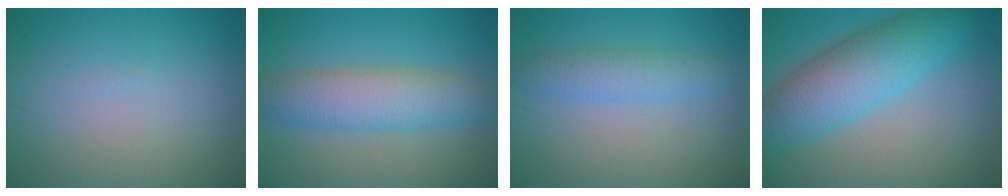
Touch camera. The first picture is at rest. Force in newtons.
{"total": 5.7, "press": 5.6, "slide": 0.3}
{"total": 2.9, "press": 2.9, "slide": 0.1}
{"total": 7.9, "press": 7.9, "slide": 0.1}